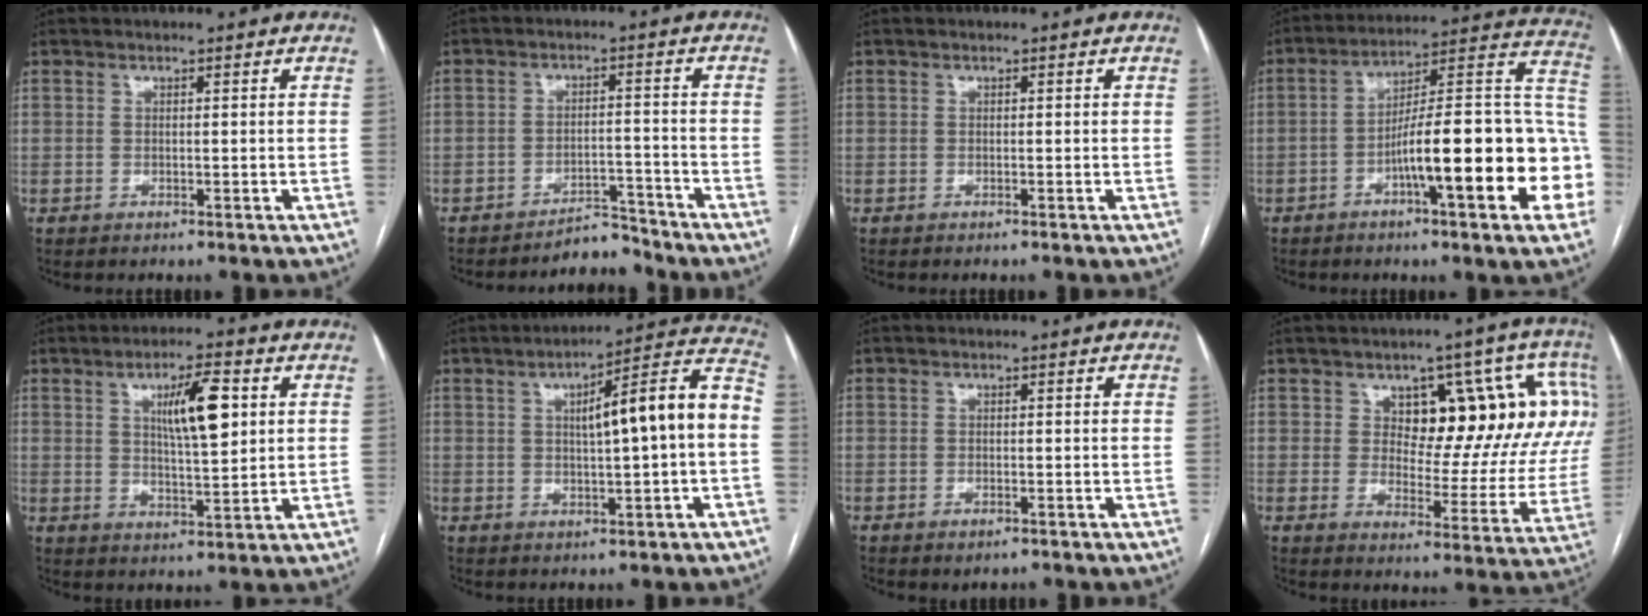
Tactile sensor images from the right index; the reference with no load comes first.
{"total": 4.5, "force": [-4.4, 0.8, -0.1], "torque": [0.008, 0.006, -0.069]}
{"total": 0.0}
{"total": 21.8, "force": [-6.4, 2.7, 20.7], "torque": [-0.223, 0.033, -0.089]}
{"total": 8.6, "force": [2.7, 1.7, 8.0], "torque": [-0.135, 0.006, 0.047]}
{"total": 13.4, "force": [0.7, 0.9, 13.3], "torque": [-0.185, 0.035, 0.009]}
{"total": 1.4, "force": [-0.8, 0.6, 0.9], "torque": [-0.012, 0.000, -0.006]}
{"total": 17.1, "force": [5.8, 8.5, 13.7], "torque": [-0.147, 0.025, 0.078]}